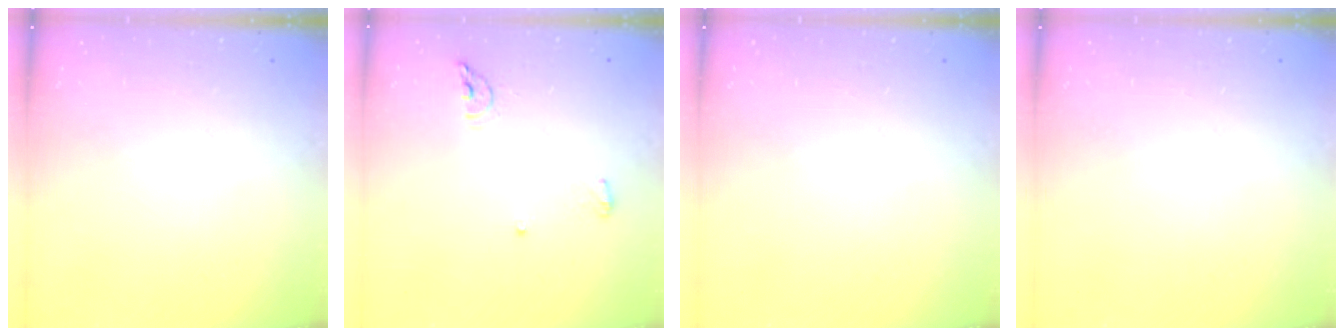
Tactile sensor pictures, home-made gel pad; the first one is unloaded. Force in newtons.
{"total": 6.2, "press": 6.0, "slide": 1.4}
{"total": 0.0}
{"total": 0.0}